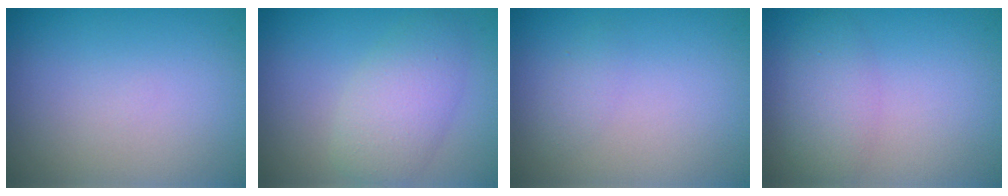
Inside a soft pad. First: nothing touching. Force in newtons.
{"total": 4.2, "press": 4.2, "slide": 0.1}
{"total": 1.0, "press": 1.0, "slide": 0.1}
{"total": 2.8, "press": 2.8, "slide": 0.1}